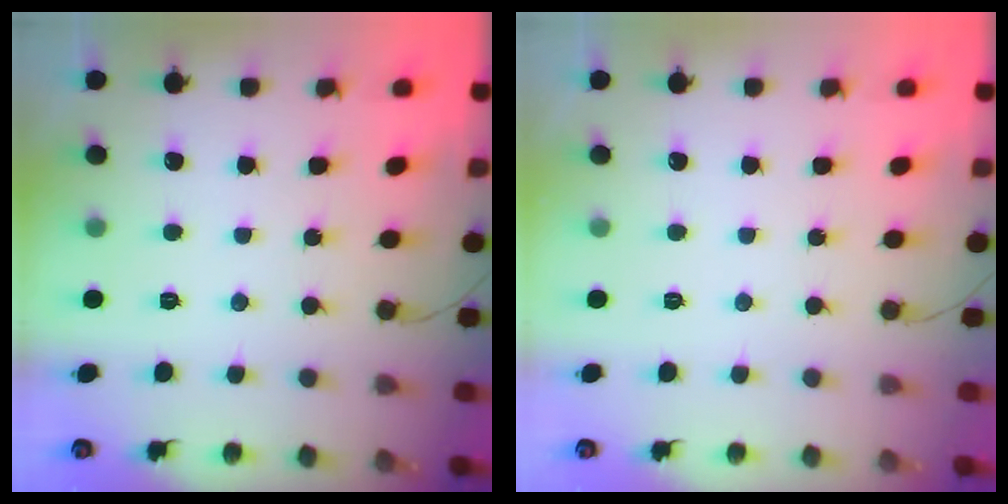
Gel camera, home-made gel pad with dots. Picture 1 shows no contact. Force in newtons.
{"total": 0.0}